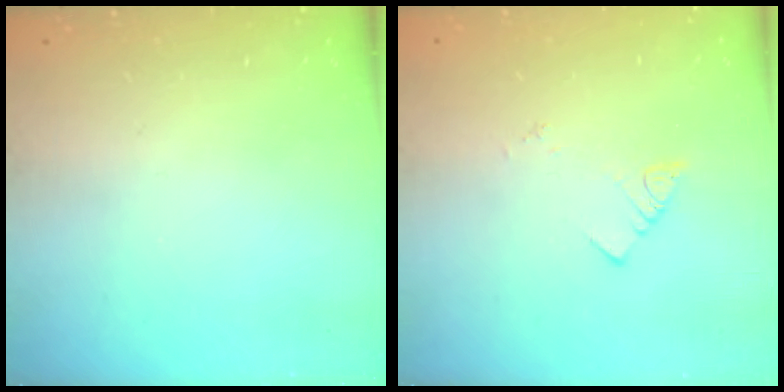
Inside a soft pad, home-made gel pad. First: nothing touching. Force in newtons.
{"total": 2.0, "press": 2.0, "slide": 0.1}